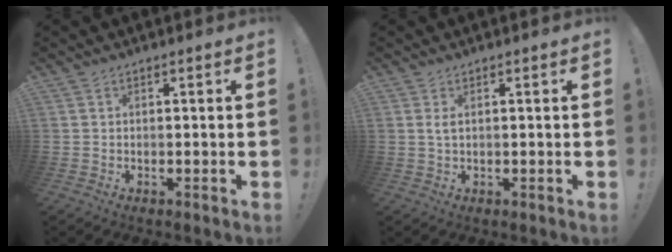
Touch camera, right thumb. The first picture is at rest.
{"total": 2.0, "force": [0.8, 0.3, 1.9], "torque": [-0.031, -0.001, 0.012]}